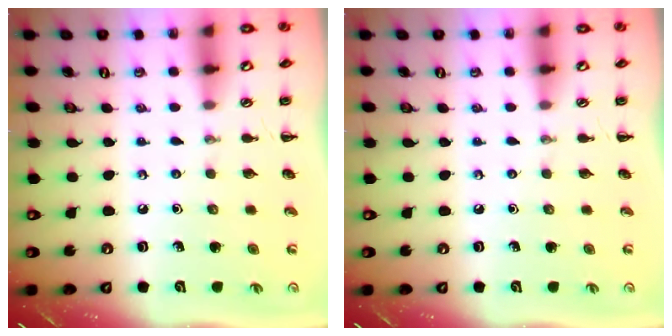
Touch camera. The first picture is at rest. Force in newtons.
{"total": 0.0}